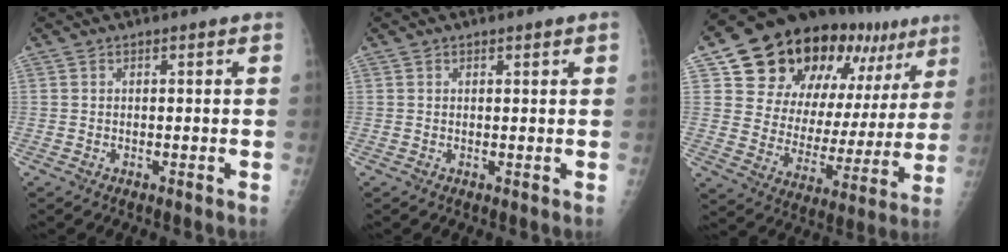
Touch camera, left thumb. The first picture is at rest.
{"total": 0.7, "force": [0.4, 0.2, 0.5], "torque": [-0.008, -0.001, 0.007]}
{"total": 27.2, "force": [15.8, 15.0, 16.3], "torque": [-0.205, -0.018, 0.244]}